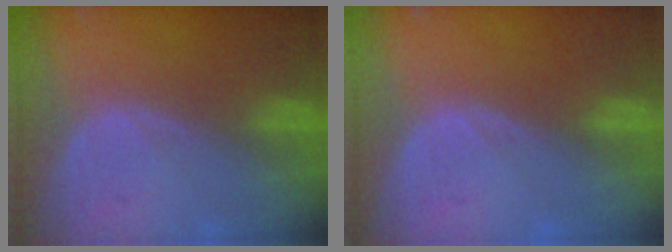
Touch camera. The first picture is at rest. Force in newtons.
{"total": 0.0}